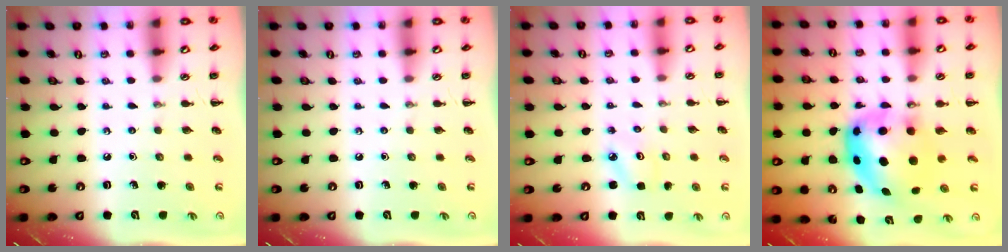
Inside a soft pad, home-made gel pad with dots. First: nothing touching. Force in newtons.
{"total": 0.0}
{"total": 2.9, "press": 2.8, "slide": 0.5}
{"total": 7.7, "press": 7.4, "slide": 2.2}